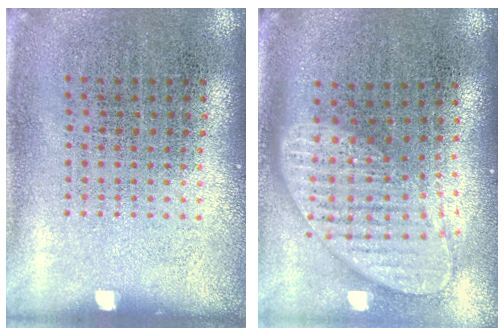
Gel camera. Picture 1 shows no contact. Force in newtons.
{"total": 2.0, "press": 1.6, "slide": 1.2}